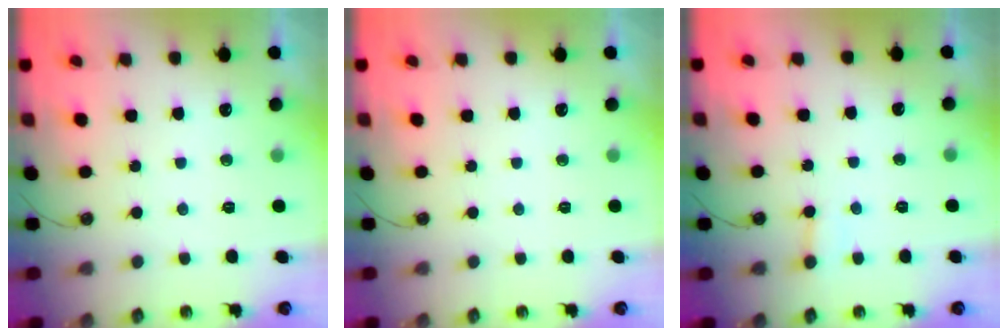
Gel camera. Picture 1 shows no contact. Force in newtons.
{"total": 0.0}
{"total": 3.6, "press": 3.5, "slide": 0.8}